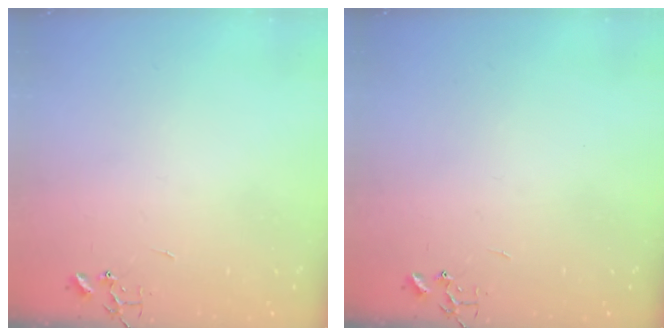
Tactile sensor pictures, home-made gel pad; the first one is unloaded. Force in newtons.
{"total": 0.0}